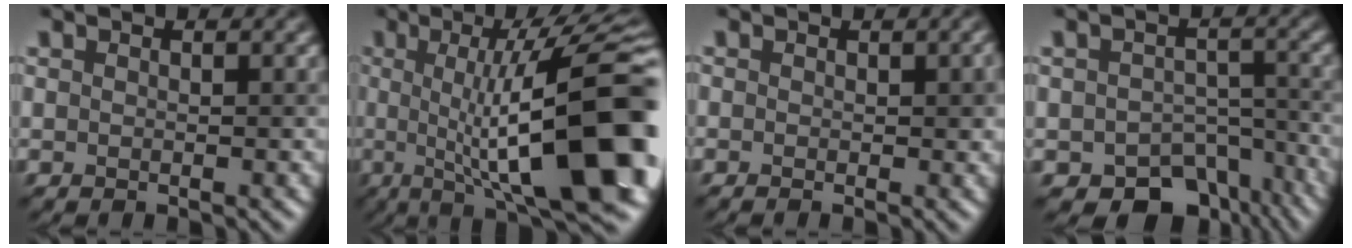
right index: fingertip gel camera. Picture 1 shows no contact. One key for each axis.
{"total": 16.0, "fx": -0.6, "fy": 4.0, "fz": 15.5, "tx": -0.175, "ty": 0.021, "tz": -0.003}
{"total": 1.3, "fx": -0.4, "fy": 0.4, "fz": 1.2, "tx": -0.011, "ty": 0.000, "tz": 0.002}
{"total": 7.5, "fx": -5.0, "fy": 4.5, "fz": 3.3, "tx": -0.037, "ty": -0.028, "tz": -0.057}